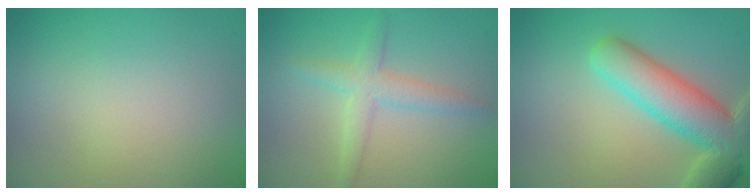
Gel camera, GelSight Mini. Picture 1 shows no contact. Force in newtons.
{"total": 2.9, "press": 2.9, "slide": 0.1}
{"total": 8.2, "press": 8.2, "slide": 0.7}